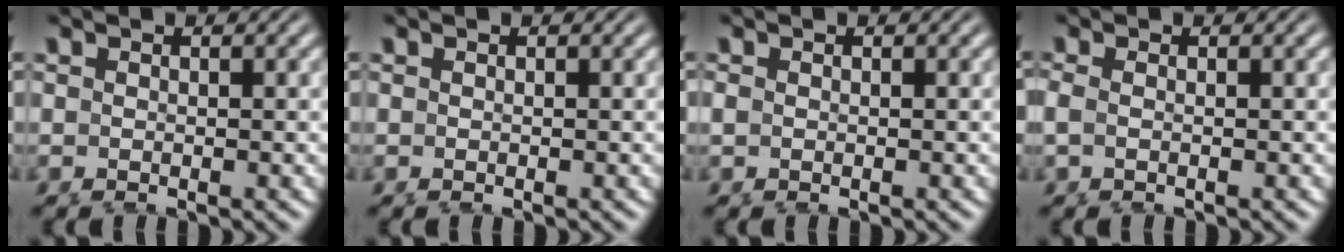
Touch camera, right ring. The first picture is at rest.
{"total": 0.0}
{"total": 0.8, "force": [-0.2, 0.7, 0.3], "torque": [-0.016, -0.006, -0.002]}
{"total": 1.3, "force": [-0.6, 0.7, 0.9], "torque": [-0.034, -0.011, -0.008]}